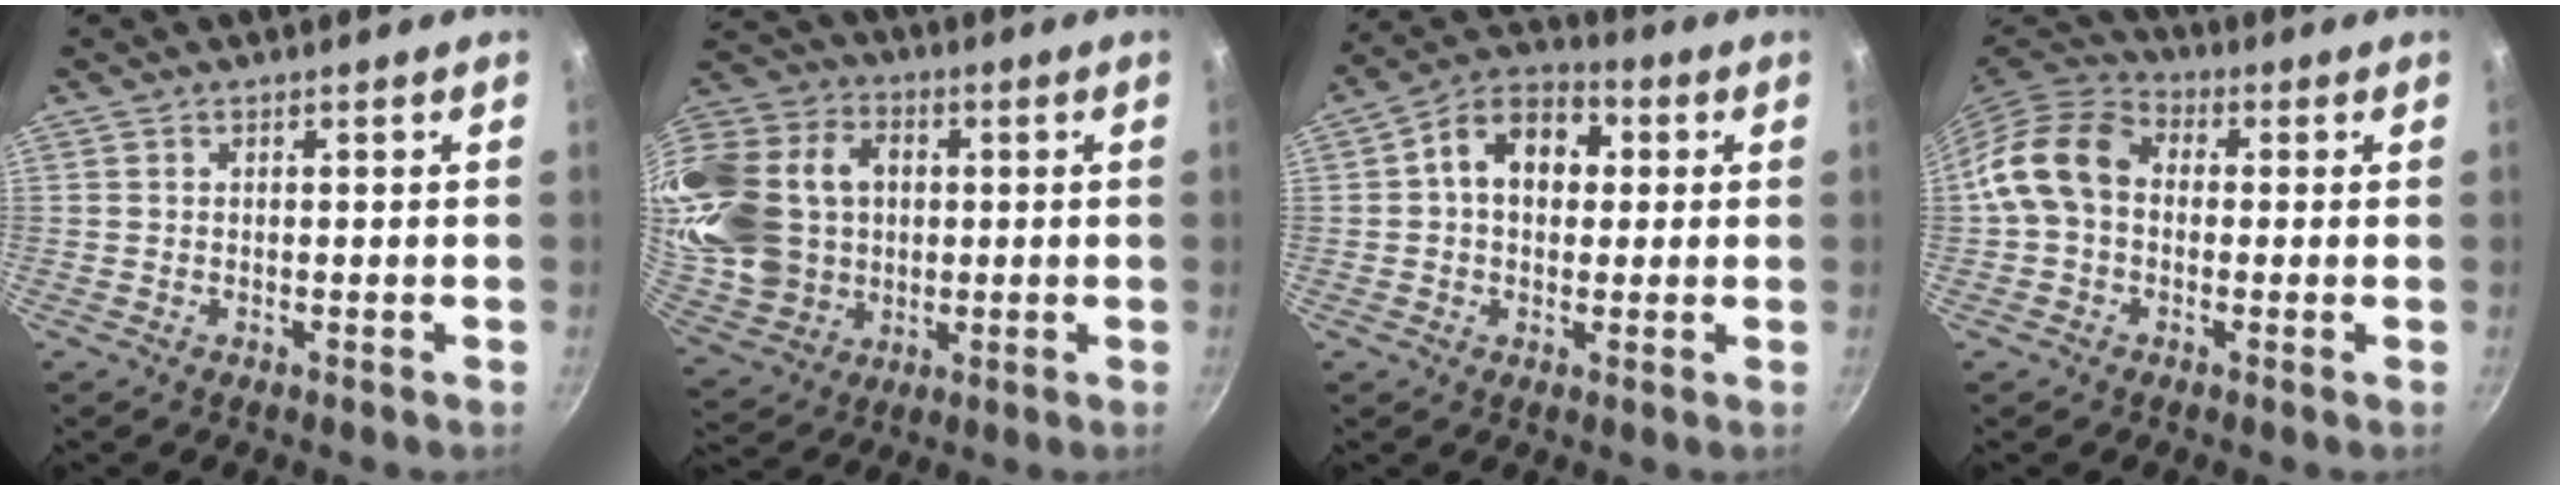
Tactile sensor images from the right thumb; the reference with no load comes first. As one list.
[{"total": 27.1, "force": [2.7, 21.4, 16.4], "torque": [-0.343, 0.029, 0.064]}, {"total": 11.6, "force": [1.9, 8.4, 7.8], "torque": [-0.087, 0.026, 0.011]}, {"total": 11.1, "force": [0.1, 8.5, 7.2], "torque": [-0.108, 0.030, -0.020]}]